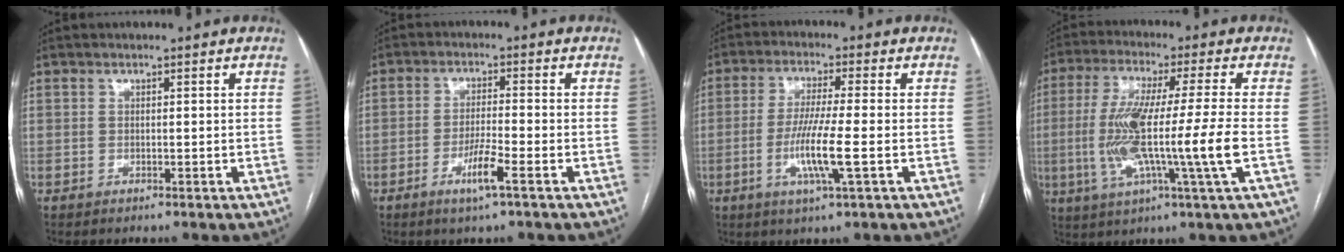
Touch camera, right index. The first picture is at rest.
{"total": 4.9, "force": [-2.5, -0.2, 4.2], "torque": [-0.082, -0.009, -0.050]}
{"total": 8.0, "force": [-2.1, -0.4, 7.7], "torque": [-0.154, -0.014, -0.041]}
{"total": 14.5, "force": [-2.0, -0.8, 14.4], "torque": [-0.280, -0.015, -0.045]}